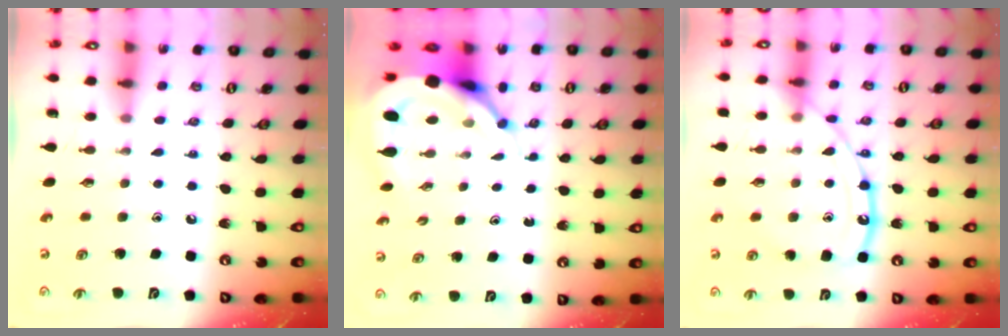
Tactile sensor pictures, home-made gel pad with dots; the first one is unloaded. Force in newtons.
{"total": 8.8, "press": 8.8, "slide": 0.8}
{"total": 13.9, "press": 13.9, "slide": 1.2}